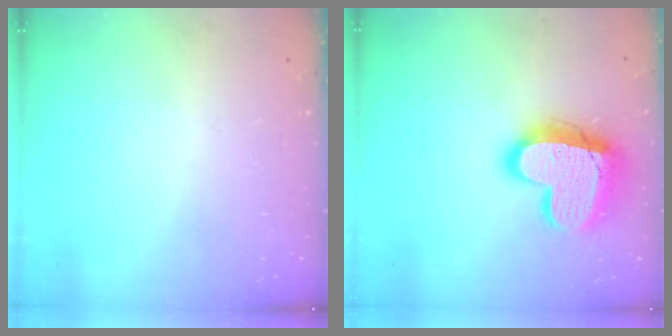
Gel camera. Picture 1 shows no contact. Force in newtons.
{"total": 19.3, "press": 19.2, "slide": 2.0}